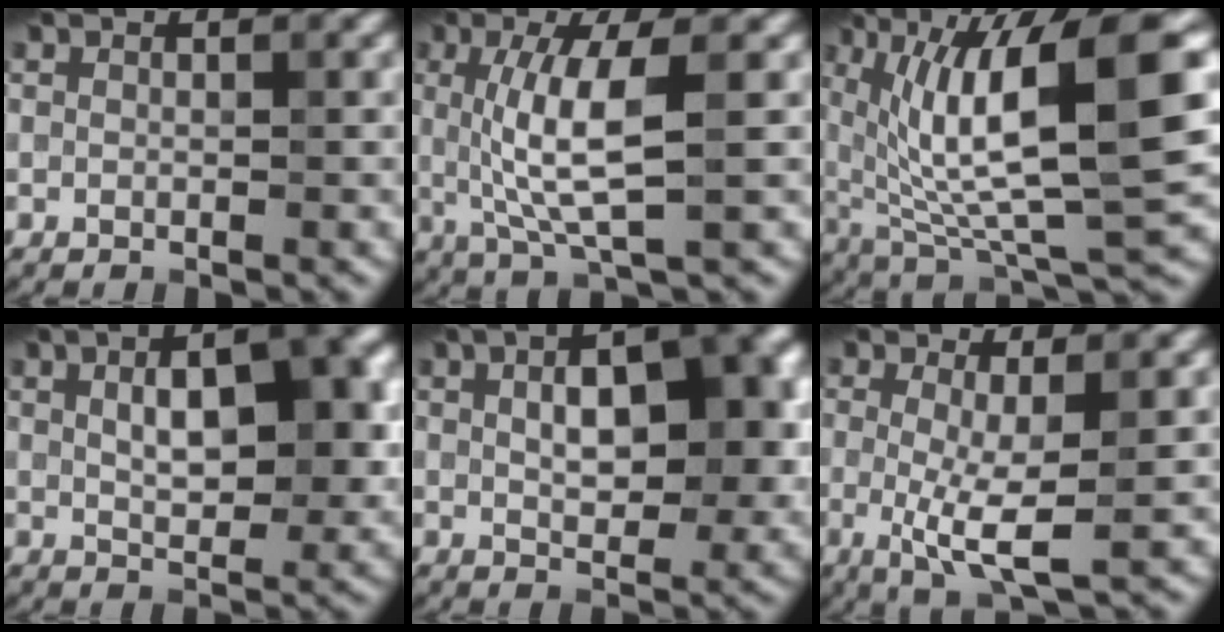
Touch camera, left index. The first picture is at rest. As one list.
[{"total": 5.8, "force": [0.7, 1.3, 5.6], "torque": [-0.113, -0.003, 0.014]}, {"total": 12.9, "force": [2.8, 3.5, 12.1], "torque": [-0.208, -0.003, 0.056]}, {"total": 7.2, "force": [1.5, 3.0, 6.4], "torque": [-0.092, 0.010, 0.025]}, {"total": 8.3, "force": [1.6, 3.9, 7.1], "torque": [-0.099, 0.012, 0.022]}, {"total": 4.1, "force": [-0.2, 0.7, 4.0], "torque": [-0.079, -0.016, -0.004]}]